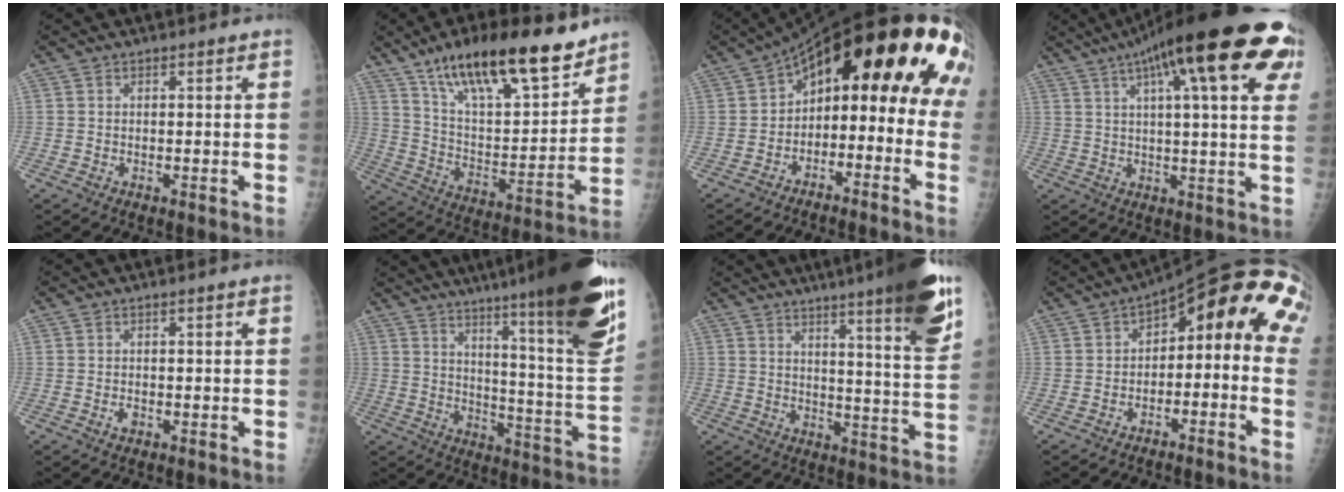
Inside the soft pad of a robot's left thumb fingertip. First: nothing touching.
{"total": 22.8, "force": [15.9, 7.1, 14.8], "torque": [-0.209, -0.064, 0.271]}
{"total": 21.4, "force": [1.1, 11.3, 18.1], "torque": [-0.232, 0.072, 0.012]}
{"total": 26.5, "force": [12.8, 6.2, 22.3], "torque": [-0.295, 0.017, 0.171]}
{"total": 1.1, "force": [-0.5, 0.6, 0.9], "torque": [-0.016, 0.009, -0.005]}
{"total": 28.0, "force": [18.4, 2.2, 21.0], "torque": [-0.275, -0.094, 0.263]}
{"total": 18.0, "force": [11.0, 1.6, 14.2], "torque": [-0.175, -0.053, 0.142]}
{"total": 14.2, "force": [-0.3, 7.5, 12.1], "torque": [-0.133, 0.069, -0.009]}